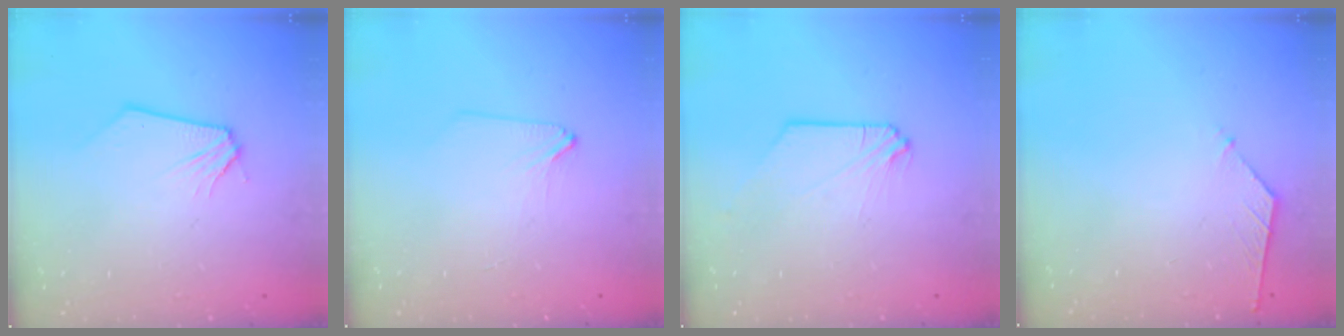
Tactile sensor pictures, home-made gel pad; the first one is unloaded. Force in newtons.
{"total": 1.3, "press": 1.3, "slide": 0.2}
{"total": 0.0}
{"total": 4.9, "press": 4.8, "slide": 0.7}